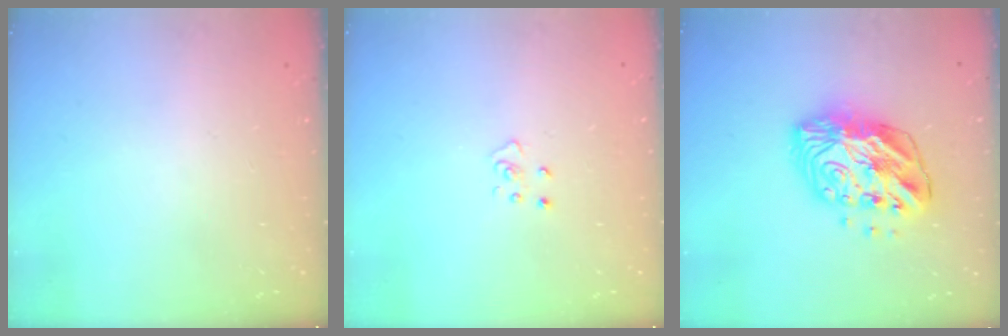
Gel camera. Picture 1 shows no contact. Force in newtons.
{"total": 4.1, "press": 4.1, "slide": 0.3}
{"total": 14.1, "press": 14.0, "slide": 1.1}